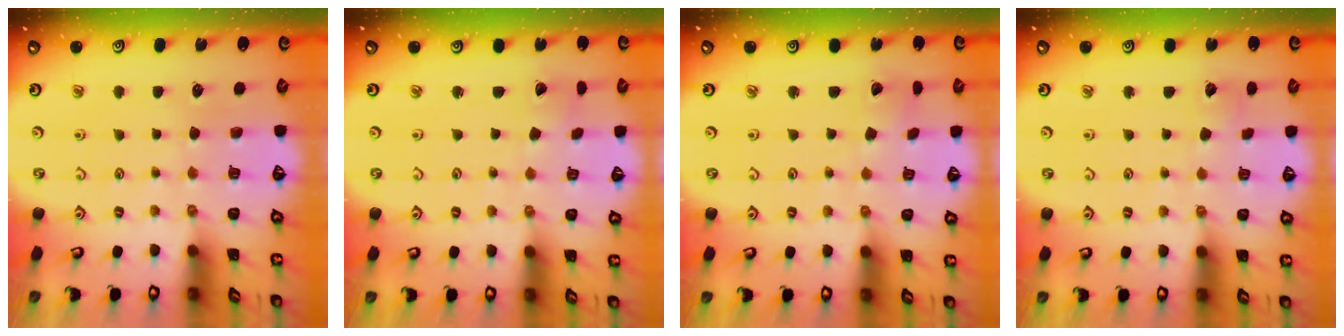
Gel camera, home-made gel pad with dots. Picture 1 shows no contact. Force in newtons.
{"total": 1.1, "press": 1.1, "slide": 0.1}
{"total": 2.6, "press": 2.6, "slide": 0.1}
{"total": 2.8, "press": 2.8, "slide": 0.2}